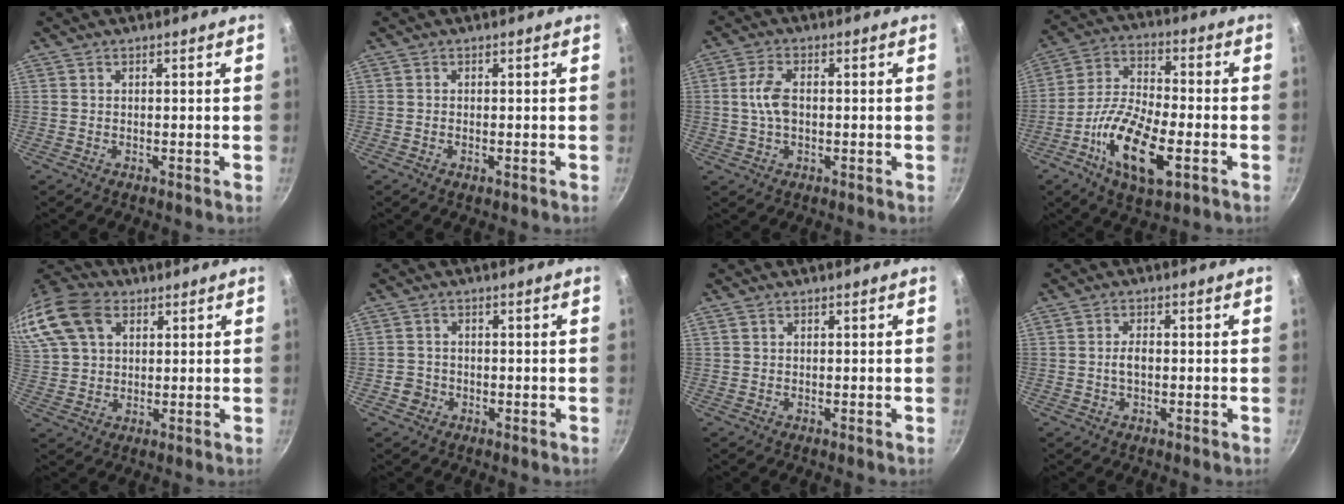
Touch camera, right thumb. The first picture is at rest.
{"total": 1.0, "force": [-0.3, 0.5, 0.8], "torque": [-0.015, 0.000, -0.006]}
{"total": 5.3, "force": [0.1, 3.1, 4.4], "torque": [-0.084, 0.013, -0.003]}
{"total": 16.1, "force": [-5.8, 6.5, 13.5], "torque": [-0.254, 0.022, -0.116]}
{"total": 21.5, "force": [8.8, 15.2, 12.4], "torque": [-0.299, 0.041, 0.163]}
{"total": 2.6, "force": [-0.8, 2.4, 0.6], "torque": [0.001, 0.010, -0.013]}
{"total": 0.7, "force": [0.4, 0.6, 0.2], "torque": [-0.004, 0.002, 0.005]}
{"total": 2.6, "force": [-0.1, 1.5, 2.1], "torque": [-0.035, 0.009, -0.004]}